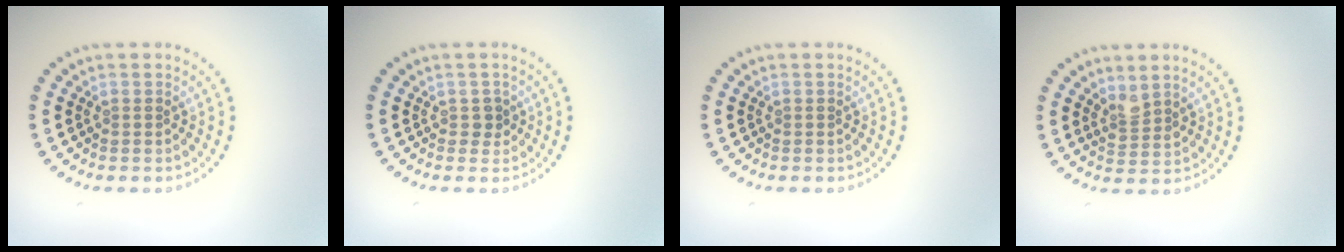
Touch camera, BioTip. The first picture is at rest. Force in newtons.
{"total": 1.0, "press": 0.8, "slide": 0.5}
{"total": 0.0}
{"total": 1.8, "press": 1.4, "slide": 1.2}